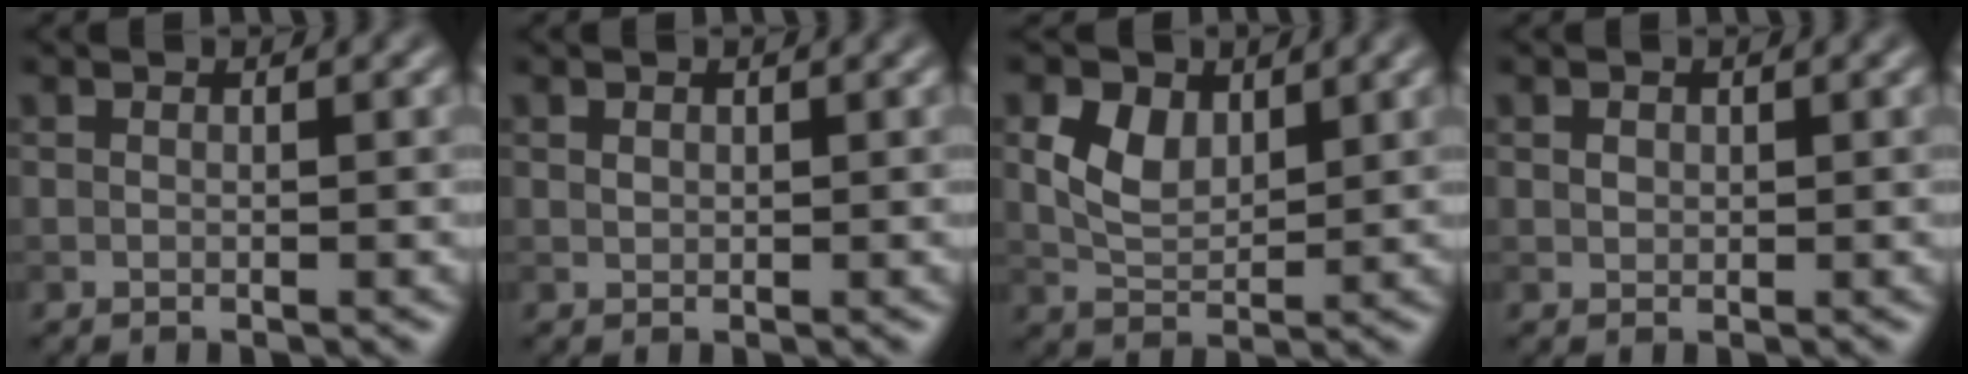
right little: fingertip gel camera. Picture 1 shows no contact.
{"total": 0.5, "force": [0.2, 0.4, 0.2], "torque": [-0.006, 0.000, 0.005]}
{"total": 3.5, "force": [1.3, 2.3, 2.4], "torque": [-0.057, -0.001, 0.026]}
{"total": 0.7, "force": [0.2, 0.6, 0.2], "torque": [-0.007, -0.002, 0.003]}